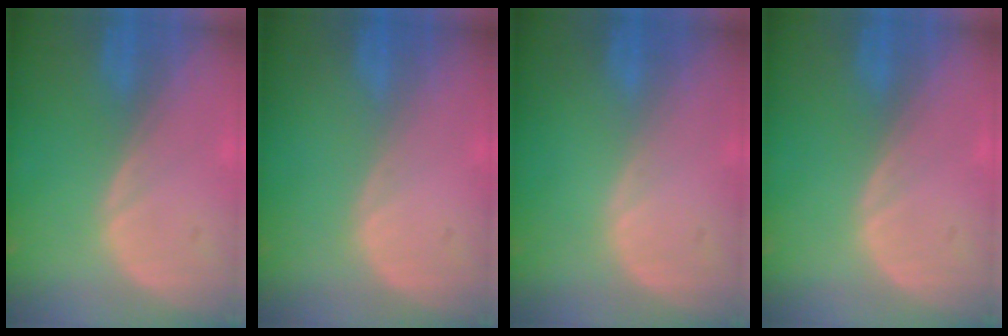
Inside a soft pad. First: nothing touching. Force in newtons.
{"total": 0.0}
{"total": 0.0}
{"total": 0.0}